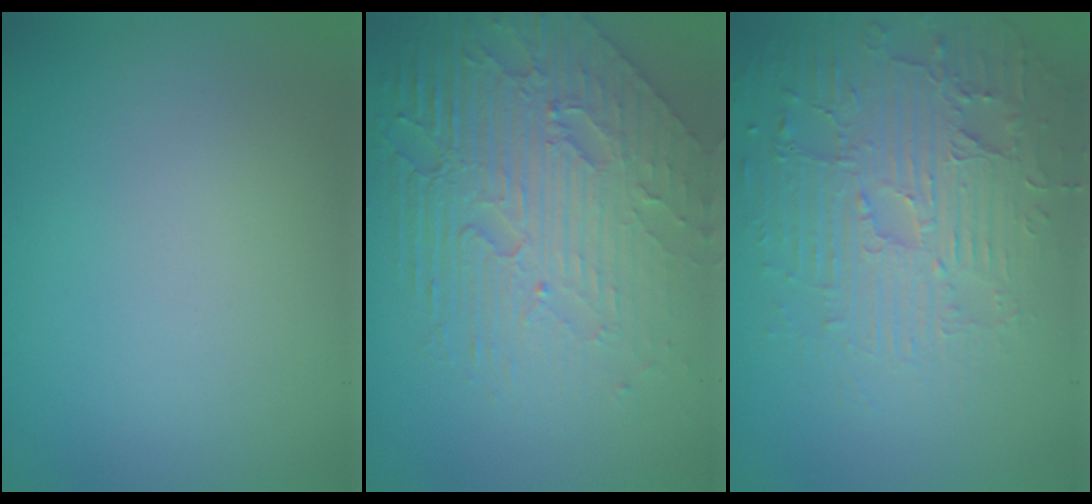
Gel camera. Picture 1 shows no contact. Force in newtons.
{"total": 8.1, "press": 5.6, "slide": 5.9}
{"total": 4.7, "press": 4.3, "slide": 1.9}